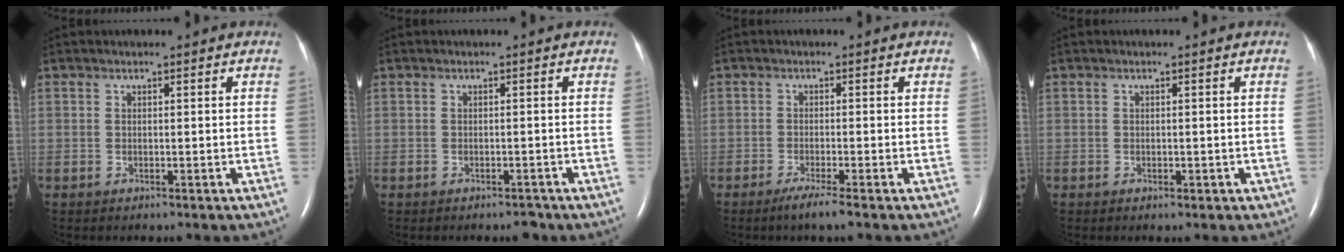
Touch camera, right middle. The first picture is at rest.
{"total": 1.2, "force": [-1.0, 0.5, 0.4], "torque": [-0.005, 0.000, -0.012]}
{"total": 3.0, "force": [-2.1, -0.4, 2.1], "torque": [-0.047, -0.010, -0.041]}
{"total": 1.0, "force": [-0.4, 0.6, 0.7], "torque": [-0.008, 0.000, -0.002]}